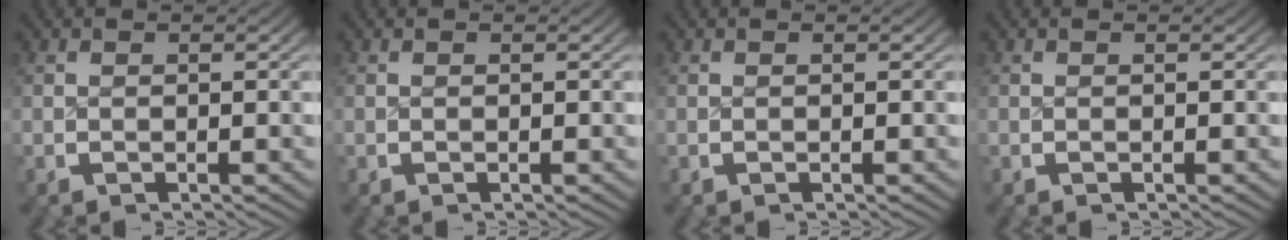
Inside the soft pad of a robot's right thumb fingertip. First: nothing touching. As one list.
[{"total": 0.0}, {"total": 0.0}, {"total": 0.0}]